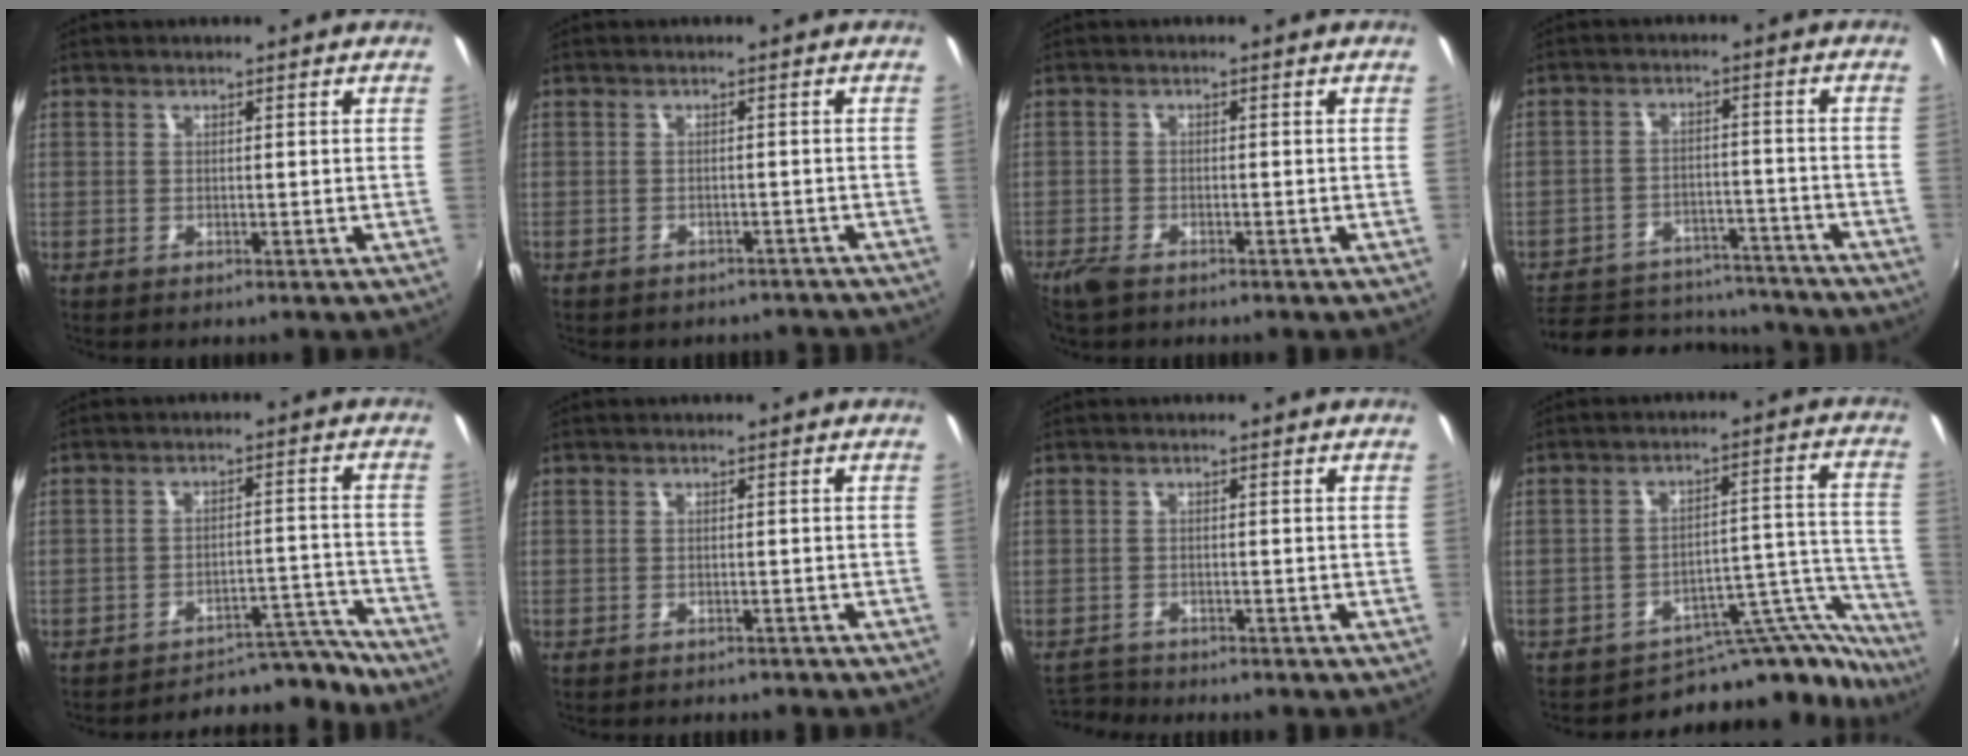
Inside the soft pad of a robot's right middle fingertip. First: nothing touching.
{"total": 7.1, "force": [-6.4, 2.6, 1.8], "torque": [-0.038, -0.004, -0.070]}
{"total": 3.5, "force": [-2.8, 1.1, 1.8], "torque": [-0.049, -0.010, -0.057]}
{"total": 18.5, "force": [-15.1, 8.4, 6.6], "torque": [-0.155, 0.023, -0.187]}
{"total": 11.4, "force": [-11.1, 2.2, 1.5], "torque": [-0.017, 0.038, -0.143]}
{"total": 2.0, "force": [-1.8, 0.6, 0.6], "torque": [-0.014, -0.006, -0.024]}
{"total": 3.0, "force": [-2.9, 0.7, 0.0], "torque": [-0.017, -0.007, -0.058]}
{"total": 16.1, "force": [-14.9, 5.1, 3.7], "torque": [-0.023, 0.053, -0.204]}